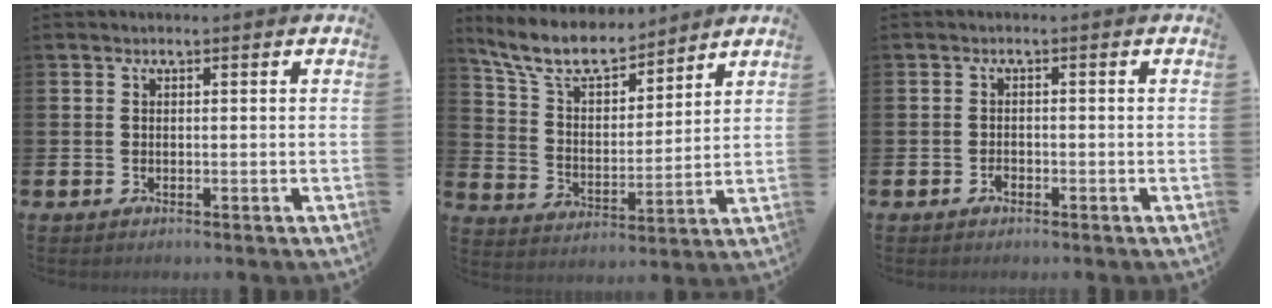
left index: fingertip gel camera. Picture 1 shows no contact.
{"total": 9.1, "force": [8.0, 2.8, 3.4], "torque": [-0.106, -0.041, 0.145]}
{"total": 1.1, "force": [-0.7, 0.7, 0.4], "torque": [-0.015, 0.002, -0.013]}